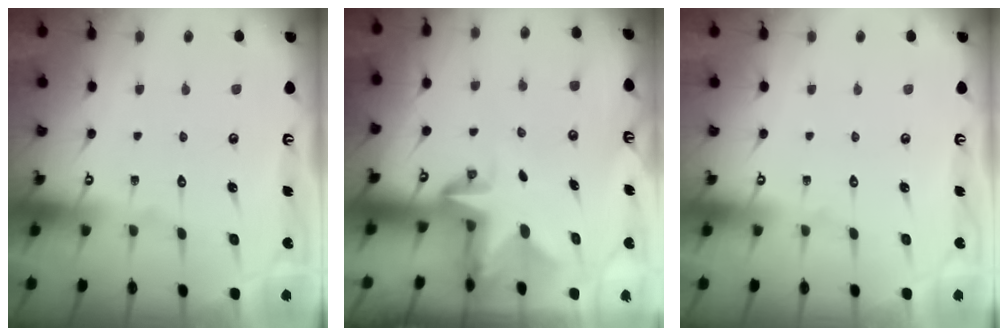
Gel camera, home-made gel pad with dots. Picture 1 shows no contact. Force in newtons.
{"total": 3.0, "press": 3.0, "slide": 0.4}
{"total": 0.0}